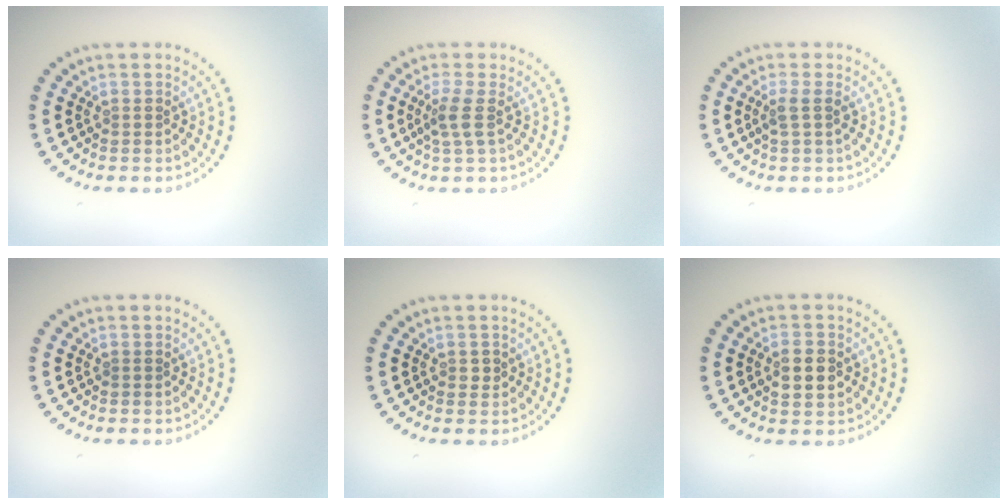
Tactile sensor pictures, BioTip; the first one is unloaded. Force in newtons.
{"total": 2.0, "press": 1.6, "slide": 1.3}
{"total": 1.5, "press": 1.1, "slide": 0.9}
{"total": 0.0}
{"total": 0.7, "press": 0.7, "slide": 0.1}
{"total": 2.9, "press": 2.9, "slide": 0.2}